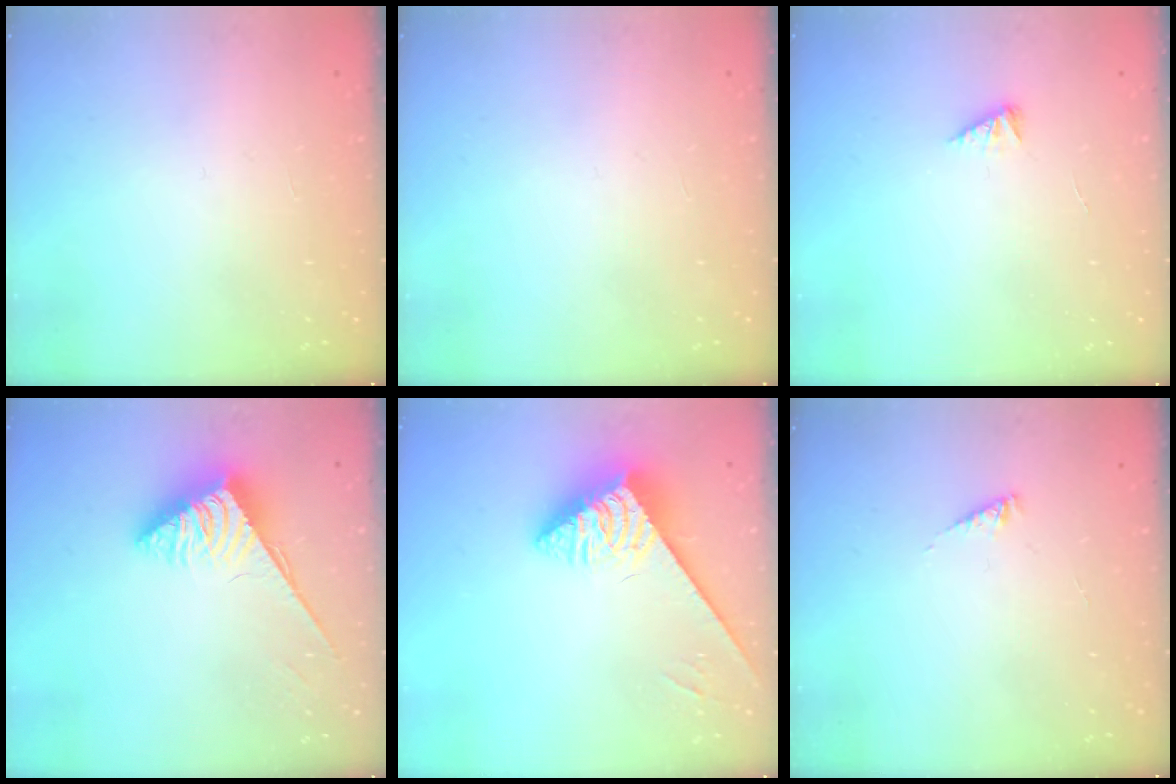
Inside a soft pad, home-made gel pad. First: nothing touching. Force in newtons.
{"total": 0.0}
{"total": 1.9, "press": 1.8, "slide": 0.4}
{"total": 3.8, "press": 3.8, "slide": 0.6}
{"total": 3.8, "press": 3.7, "slide": 0.6}
{"total": 1.6, "press": 1.6, "slide": 0.3}